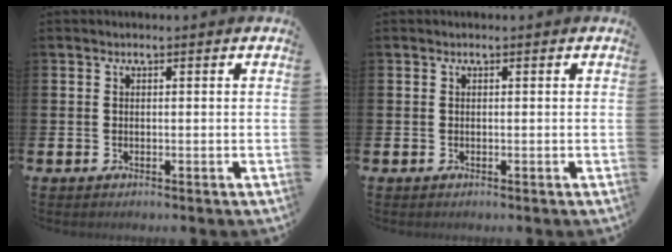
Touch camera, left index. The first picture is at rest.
{"total": 0.0}